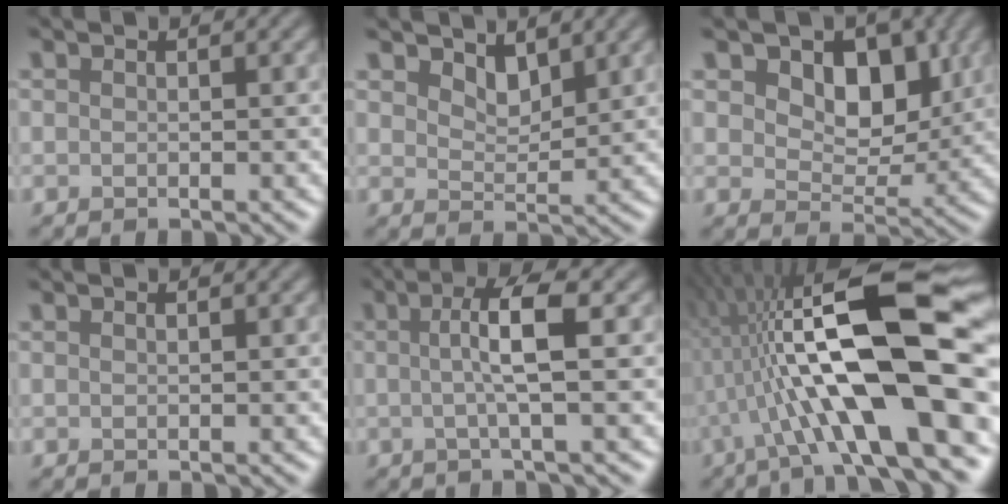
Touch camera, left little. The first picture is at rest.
{"total": 2.3, "force": [1.9, 1.0, 0.9], "torque": [-0.026, -0.011, 0.024]}
{"total": 6.1, "force": [2.3, 3.9, 4.1], "torque": [-0.065, -0.013, 0.019]}
{"total": 0.0}
{"total": 4.0, "force": [0.0, 0.4, 4.0], "torque": [-0.073, 0.003, -0.006]}
{"total": 16.5, "force": [0.1, 4.5, 15.8], "torque": [-0.269, 0.030, -0.009]}